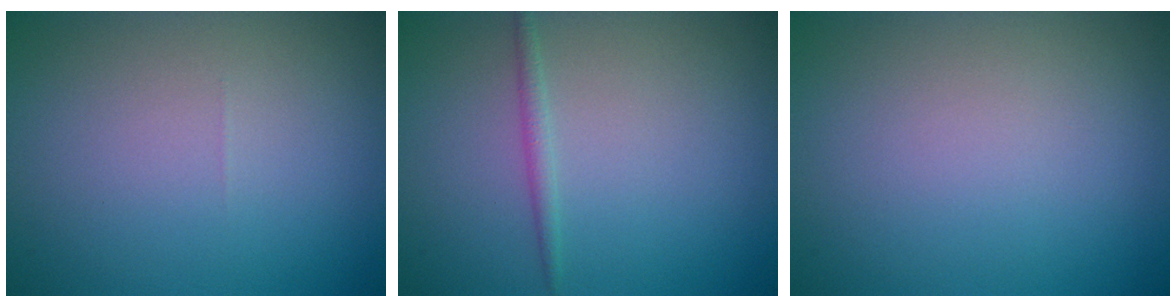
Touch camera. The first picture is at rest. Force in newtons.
{"total": 1.0, "press": 1.0, "slide": 0.0}
{"total": 0.0}